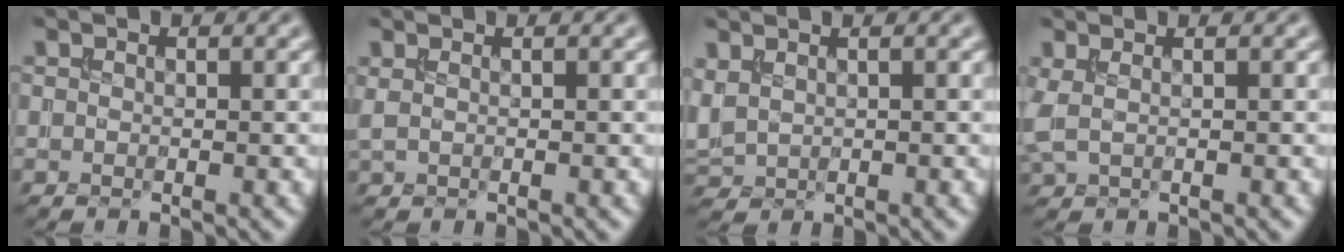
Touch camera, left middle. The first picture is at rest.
{"total": 0.9, "force": [0.5, 0.4, 0.7], "torque": [-0.014, 0.000, 0.006]}
{"total": 2.0, "force": [0.9, 1.3, 1.2], "torque": [-0.039, 0.005, 0.027]}
{"total": 1.6, "force": [0.6, 0.7, 1.3], "torque": [-0.032, 0.006, 0.009]}